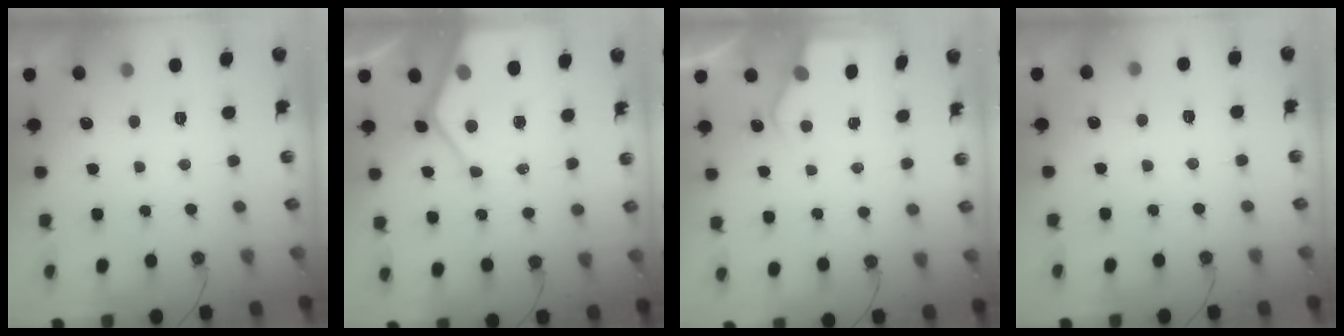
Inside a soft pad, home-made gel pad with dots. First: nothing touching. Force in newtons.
{"total": 14.2, "press": 14.2, "slide": 1.2}
{"total": 2.8, "press": 2.8, "slide": 0.4}
{"total": 4.0, "press": 4.0, "slide": 0.5}